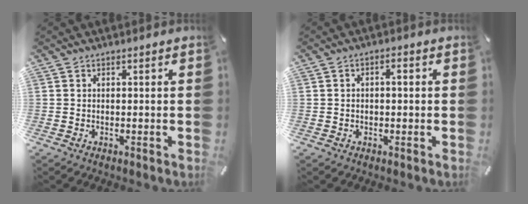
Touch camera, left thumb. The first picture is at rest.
{"total": 2.4, "force": [0.2, 1.5, 1.9], "torque": [-0.031, 0.005, -0.002]}